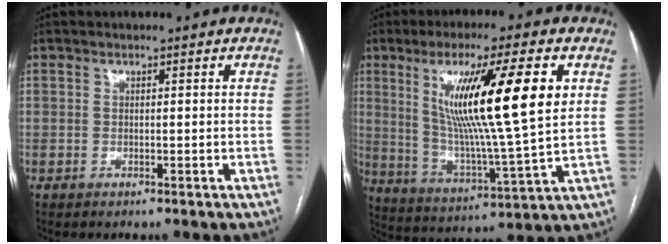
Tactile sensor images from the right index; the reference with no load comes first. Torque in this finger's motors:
{"motor_torque": [1.85, 0.29, 1.05, 0.21]}